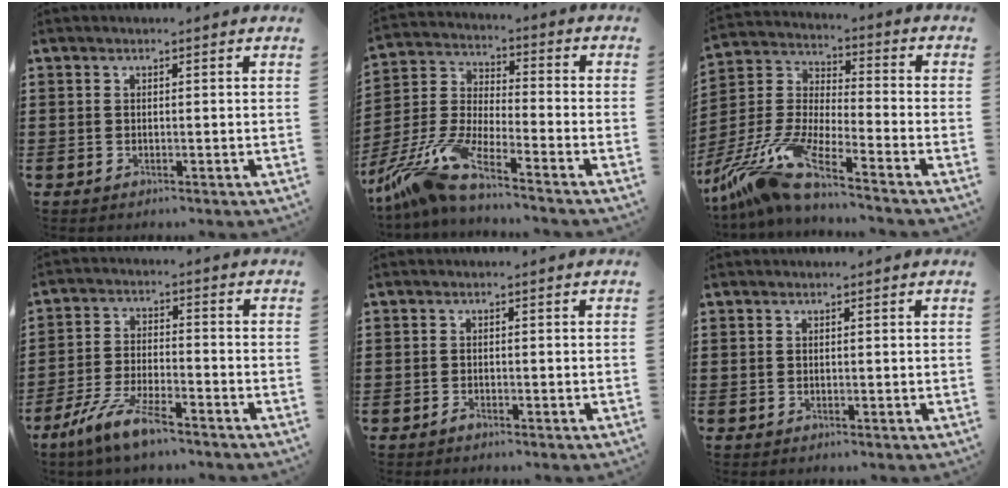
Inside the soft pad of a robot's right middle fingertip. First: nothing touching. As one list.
[{"total": 10.0, "force": [-8.4, 0.6, 5.4], "torque": [-0.140, -0.006, -0.175]}, {"total": 12.0, "force": [-9.7, 0.8, 6.9], "torque": [-0.166, -0.003, -0.200]}, {"total": 7.6, "force": [-6.0, 1.0, 4.6], "torque": [-0.114, -0.011, -0.119]}, {"total": 1.1, "force": [-1.0, 0.4, 0.3], "torque": [-0.008, -0.001, -0.020]}, {"total": 0.0}]